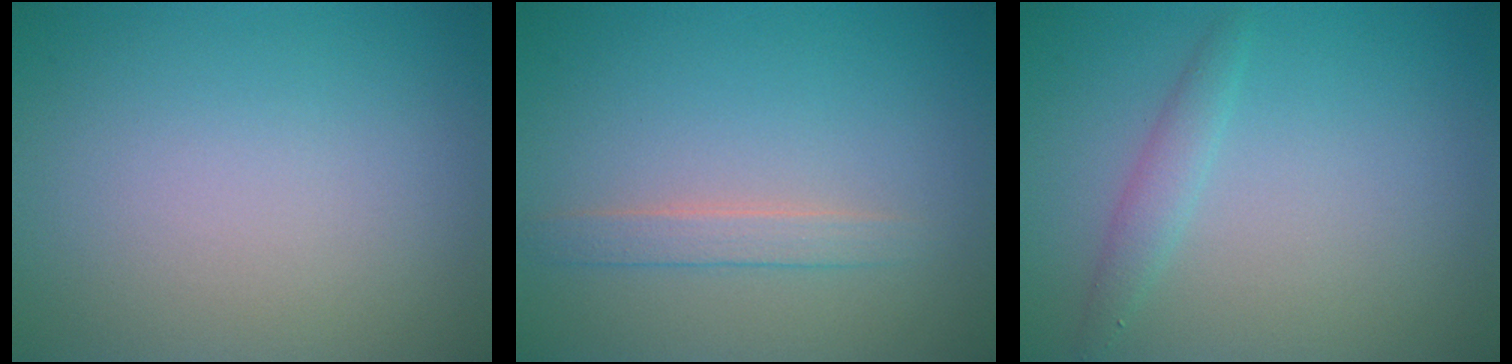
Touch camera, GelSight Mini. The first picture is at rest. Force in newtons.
{"total": 1.7, "press": 1.7, "slide": 0.0}
{"total": 1.5, "press": 1.5, "slide": 0.1}